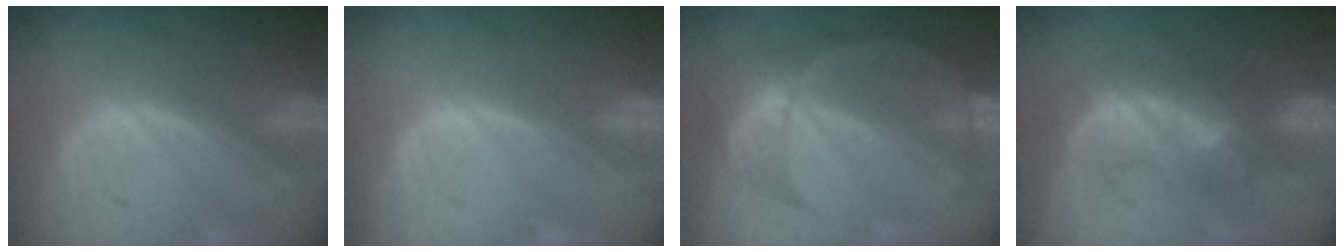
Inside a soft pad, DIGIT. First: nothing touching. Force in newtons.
{"total": 0.0}
{"total": 7.3, "press": 6.9, "slide": 2.6}
{"total": 7.7, "press": 7.5, "slide": 1.7}